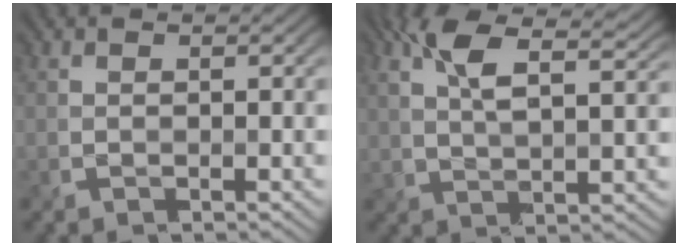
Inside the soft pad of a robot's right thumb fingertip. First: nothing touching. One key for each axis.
{"total": 8.6, "fx": 4.3, "fy": 2.9, "fz": 6.8, "tx": -0.150, "ty": 0.011, "tz": 0.080}